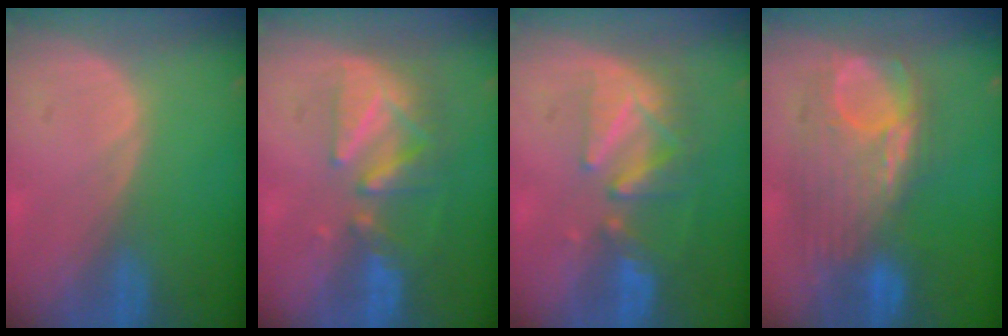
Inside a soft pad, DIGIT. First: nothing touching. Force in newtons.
{"total": 8.4, "press": 7.7, "slide": 3.3}
{"total": 8.2, "press": 7.5, "slide": 3.3}
{"total": 9.6, "press": 9.4, "slide": 2.1}